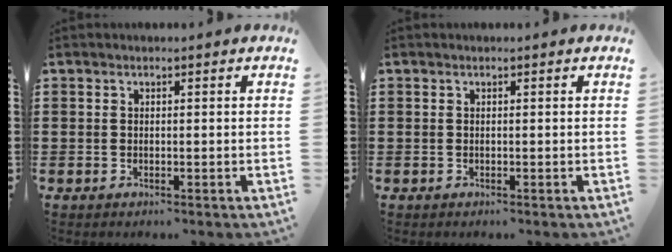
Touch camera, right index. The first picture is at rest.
{"total": 0.0}